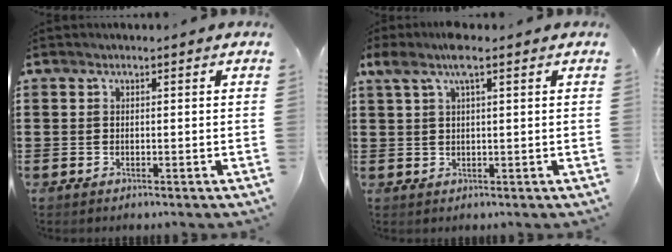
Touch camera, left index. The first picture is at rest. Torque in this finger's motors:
{"motor_torque": [1.14, -0.99, 0.44, 0.17]}